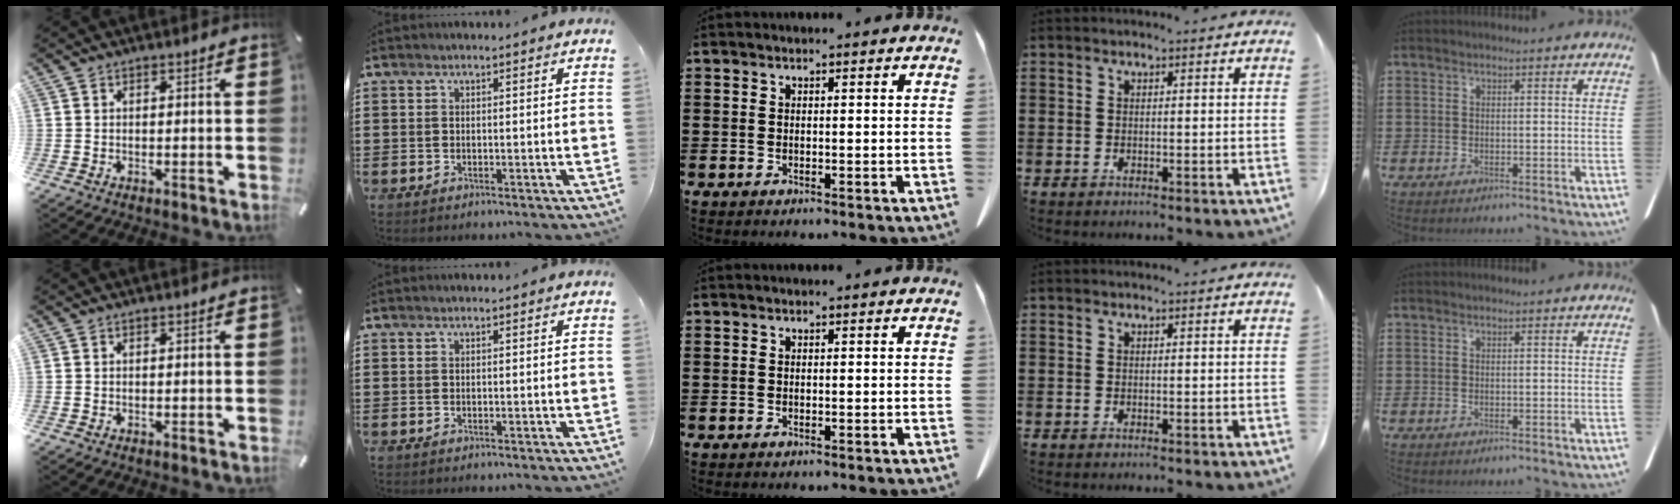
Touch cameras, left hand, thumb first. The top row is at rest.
{}